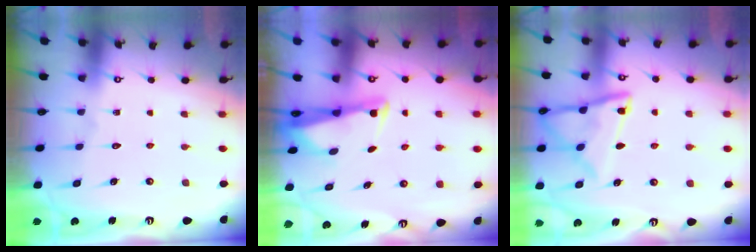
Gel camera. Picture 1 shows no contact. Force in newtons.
{"total": 2.8, "press": 2.7, "slide": 0.6}
{"total": 13.1, "press": 13.0, "slide": 1.4}